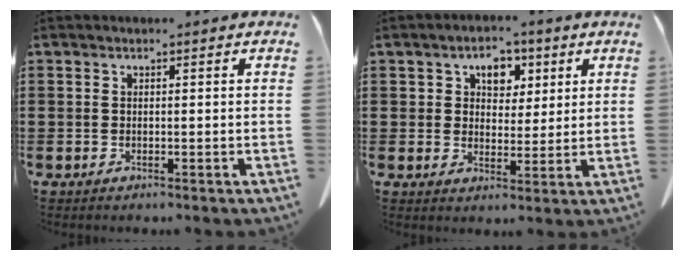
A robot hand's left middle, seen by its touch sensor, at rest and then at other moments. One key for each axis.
{"total": 4.7, "fx": 2.5, "fy": 3.6, "fz": 1.8, "tx": -0.039, "ty": 0.006, "tz": 0.039}